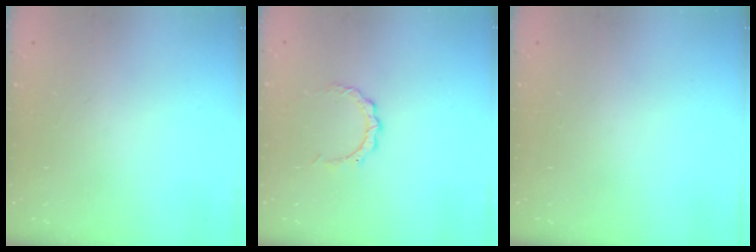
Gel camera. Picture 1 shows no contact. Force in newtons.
{"total": 3.6, "press": 3.6, "slide": 0.2}
{"total": 0.0}